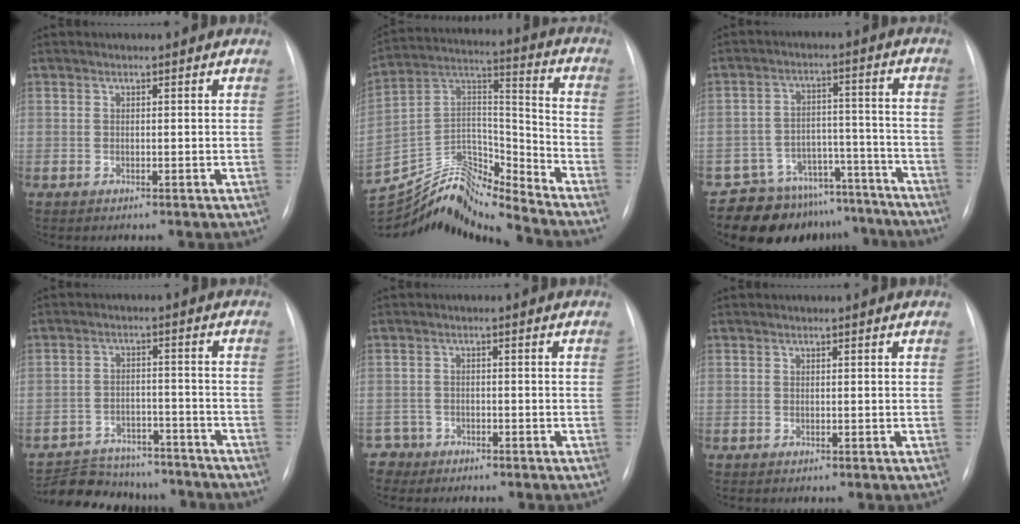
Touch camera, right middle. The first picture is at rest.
{"total": 17.6, "force": [-17.2, 1.3, 3.8], "torque": [-0.066, 0.074, -0.299]}
{"total": 13.7, "force": [-11.8, 6.8, 1.6], "torque": [-0.004, 0.046, -0.159]}
{"total": 14.3, "force": [-13.0, 5.0, 3.2], "torque": [-0.057, 0.018, -0.179]}
{"total": 2.8, "force": [-2.0, 1.6, -1.0], "torque": [0.020, 0.007, -0.040]}
{"total": 0.0}